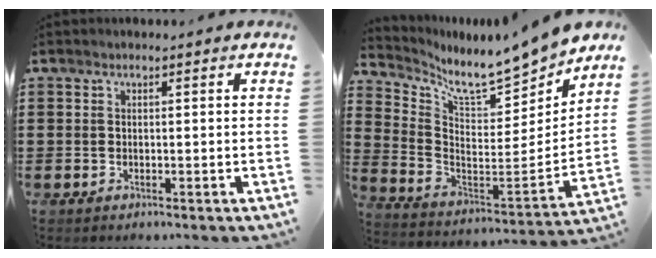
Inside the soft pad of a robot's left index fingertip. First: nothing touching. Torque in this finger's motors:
{"motor_torque": [1.11, -0.76, 0.41, 0.12]}